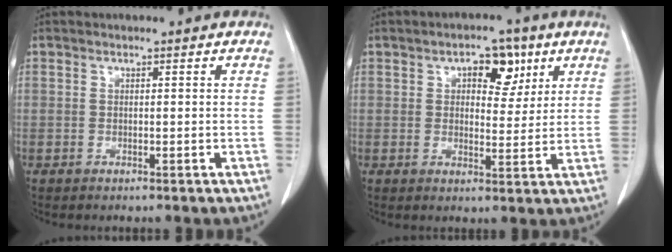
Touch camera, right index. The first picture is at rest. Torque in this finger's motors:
{"motor_torque": [0.29, 0.28, 0.12, 0.06]}